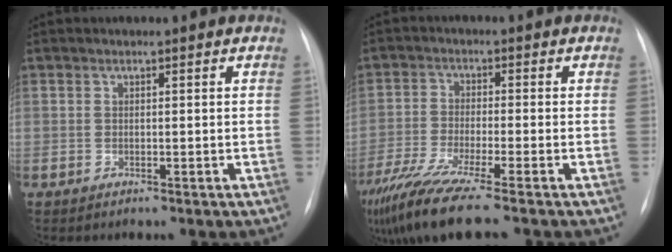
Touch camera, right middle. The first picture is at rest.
{"total": 11.5, "force": [-8.7, -0.7, 7.4], "torque": [-0.140, -0.033, -0.152]}